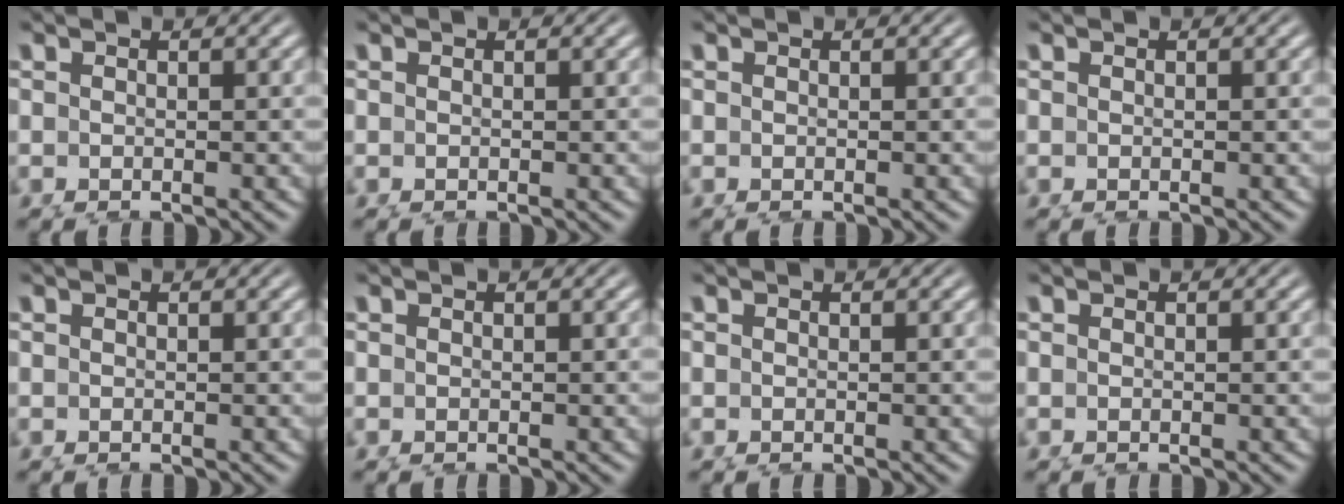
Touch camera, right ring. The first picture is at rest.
{"total": 0.0}
{"total": 0.0}
{"total": 0.0}
{"total": 0.0}
{"total": 0.0}
{"total": 0.0}
{"total": 0.0}